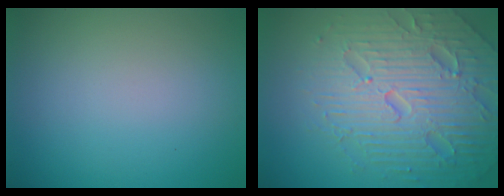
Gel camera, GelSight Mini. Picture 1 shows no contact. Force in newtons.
{"total": 7.4, "press": 7.3, "slide": 1.6}